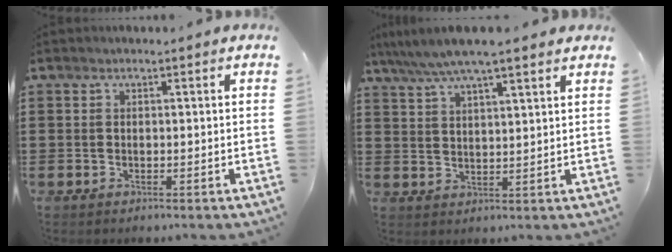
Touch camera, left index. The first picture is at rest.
{"total": 5.9, "force": [4.9, 0.1, 3.3], "torque": [-0.077, -0.014, 0.085]}